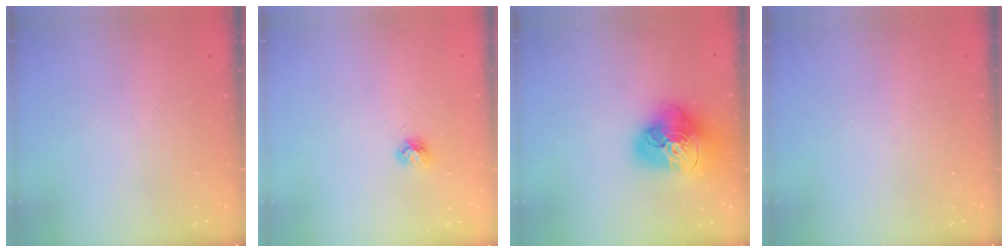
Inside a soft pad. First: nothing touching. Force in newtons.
{"total": 4.2, "press": 4.2, "slide": 0.3}
{"total": 21.0, "press": 20.9, "slide": 2.1}
{"total": 0.0}